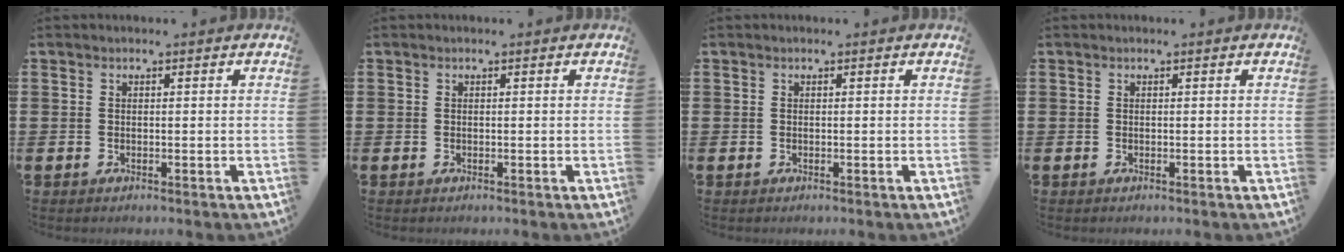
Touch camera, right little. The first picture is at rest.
{"total": 0.0}
{"total": 0.0}
{"total": 0.0}